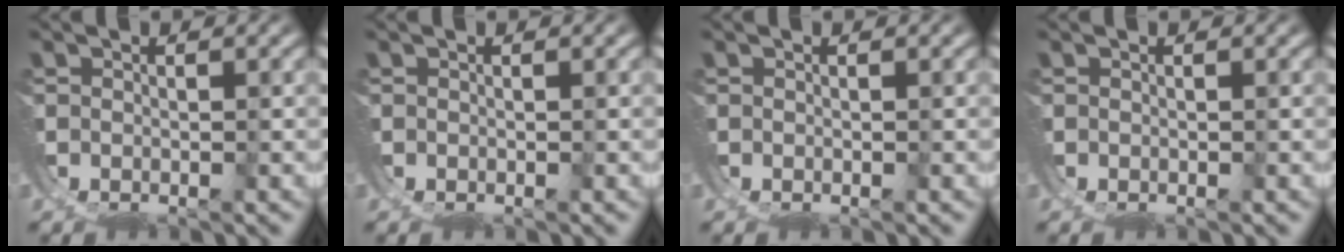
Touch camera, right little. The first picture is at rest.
{"total": 0.0}
{"total": 0.0}
{"total": 0.0}